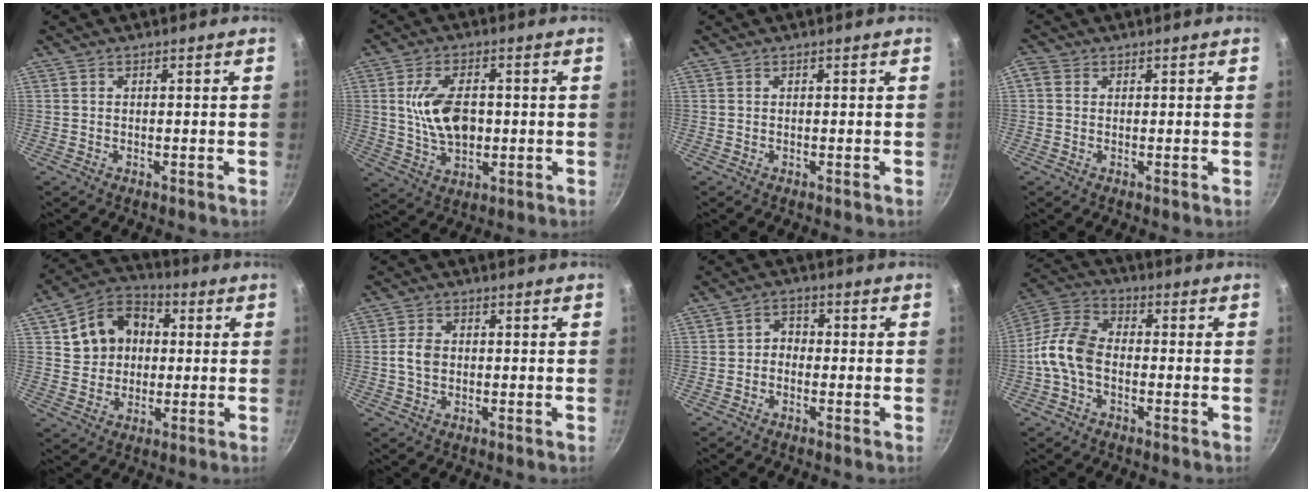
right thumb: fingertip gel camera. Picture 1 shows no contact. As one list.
[{"total": 11.0, "force": [0.6, 6.6, 8.8], "torque": [-0.141, 0.001, 0.012]}, {"total": 0.0}, {"total": 2.0, "force": [0.4, 1.7, 0.9], "torque": [-0.020, 0.005, 0.002]}, {"total": 12.5, "force": [2.3, 10.4, 6.6], "torque": [-0.091, 0.021, 0.028]}, {"total": 3.8, "force": [-0.2, 2.8, 2.6], "torque": [-0.048, 0.010, -0.007]}, {"total": 2.7, "force": [-0.9, 2.2, 1.2], "torque": [-0.009, 0.015, -0.026]}, {"total": 10.0, "force": [-2.2, 6.4, 7.4], "torque": [-0.143, 0.036, -0.063]}]